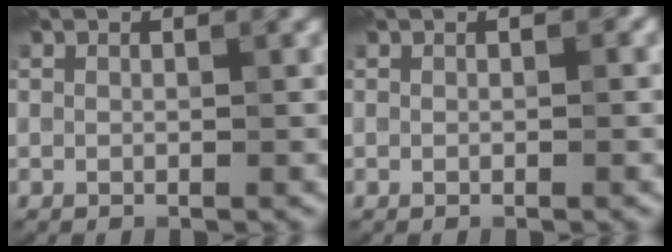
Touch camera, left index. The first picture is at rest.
{"total": 0.9, "force": [0.0, 0.6, 0.7], "torque": [-0.007, 0.000, 0.000]}